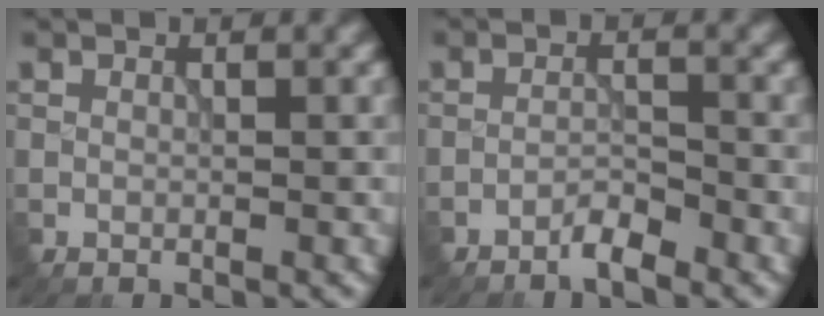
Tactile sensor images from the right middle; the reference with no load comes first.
{"total": 1.7, "force": [-1.5, 0.2, 0.9], "torque": [-0.014, 0.005, -0.031]}